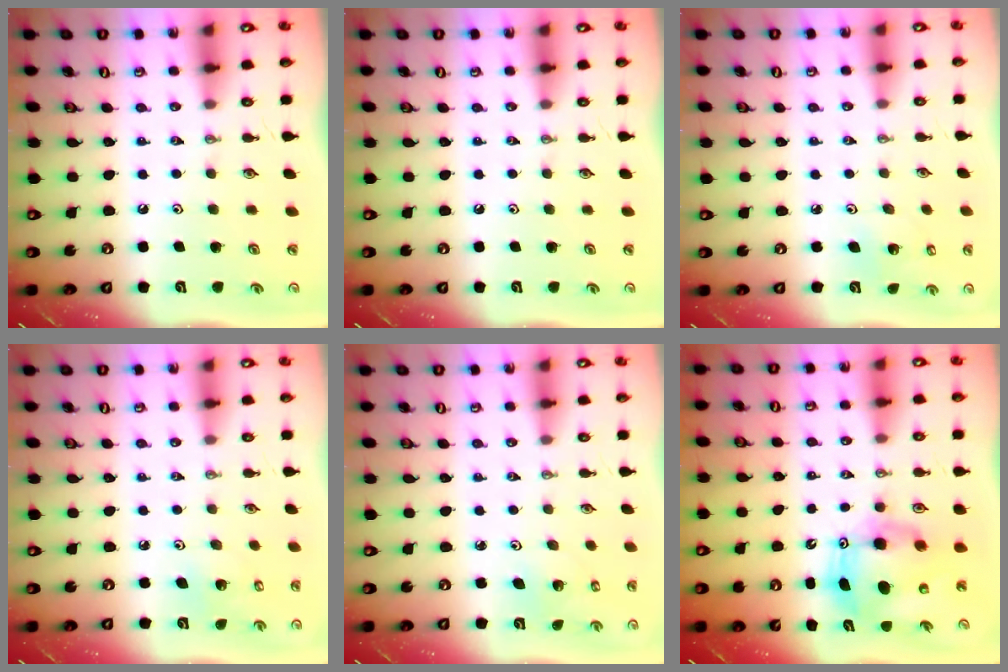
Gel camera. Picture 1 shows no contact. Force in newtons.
{"total": 0.0}
{"total": 4.1, "press": 4.1, "slide": 0.2}
{"total": 4.2, "press": 4.2, "slide": 0.3}
{"total": 2.3, "press": 2.3, "slide": 0.2}
{"total": 10.4, "press": 10.4, "slide": 0.7}